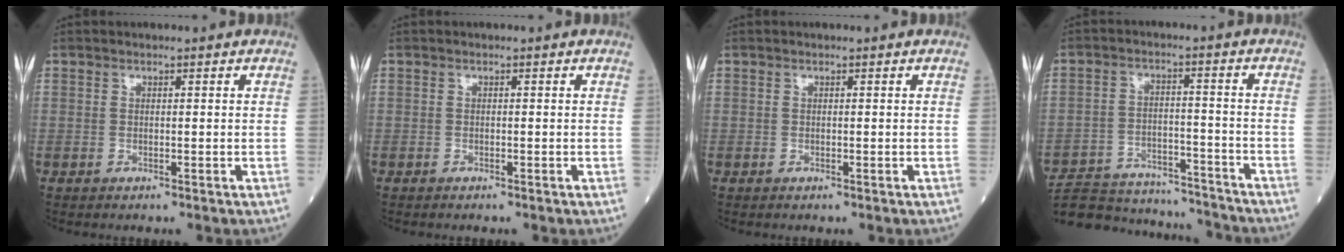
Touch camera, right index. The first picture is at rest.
{"total": 0.0}
{"total": 0.0}
{"total": 19.0, "force": [-18.1, 3.5, 4.7], "torque": [-0.110, 0.003, -0.263]}